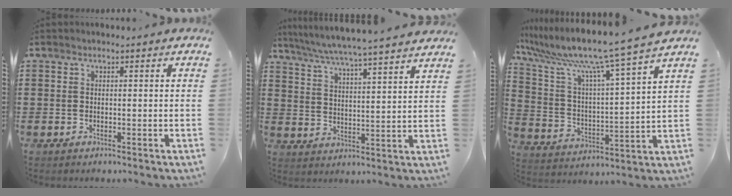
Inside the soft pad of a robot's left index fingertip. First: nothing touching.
{"total": 5.0, "force": [4.7, -0.8, 1.8], "torque": [-0.055, -0.036, 0.074]}
{"total": 9.7, "force": [8.0, -0.7, 5.3], "torque": [-0.139, -0.062, 0.123]}